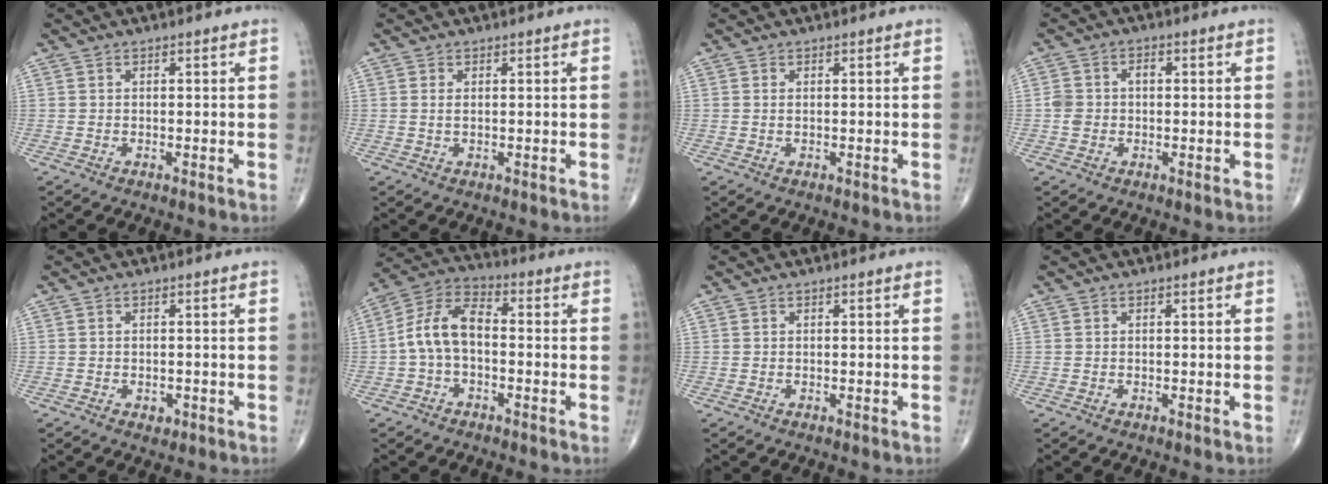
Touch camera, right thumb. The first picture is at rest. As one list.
[{"total": 1.1, "force": [0.2, 0.5, 0.9], "torque": [-0.022, 0.000, 0.006]}, {"total": 0.5, "force": [0.1, 0.3, 0.4], "torque": [-0.011, 0.001, 0.003]}, {"total": 3.9, "force": [-0.1, 3.1, 2.3], "torque": [-0.041, 0.018, -0.002]}, {"total": 1.3, "force": [-0.7, 0.9, 0.6], "torque": [-0.003, 0.001, -0.007]}, {"total": 9.6, "force": [-1.1, 5.6, 7.7], "torque": [-0.144, 0.036, -0.034]}, {"total": 0.0}, {"total": 0.0}]